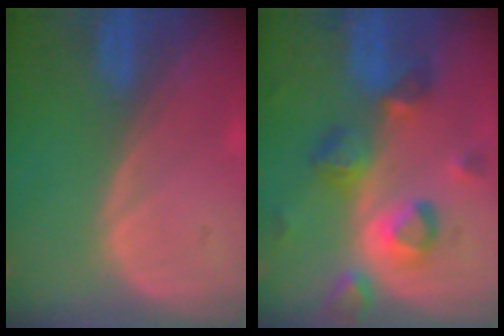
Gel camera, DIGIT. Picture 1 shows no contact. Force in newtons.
{"total": 8.1, "press": 7.7, "slide": 2.7}